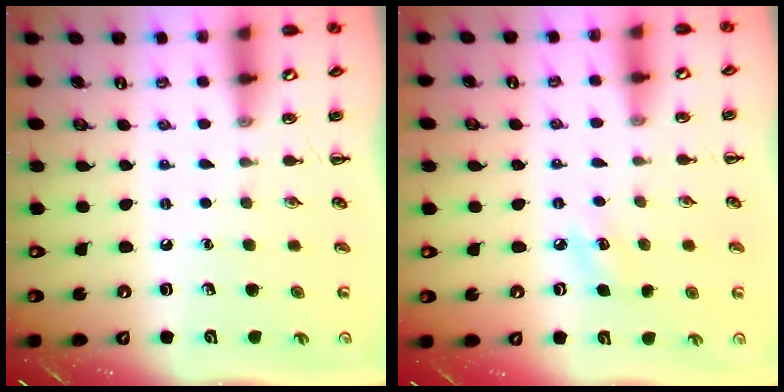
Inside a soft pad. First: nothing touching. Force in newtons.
{"total": 6.6, "press": 6.3, "slide": 1.7}